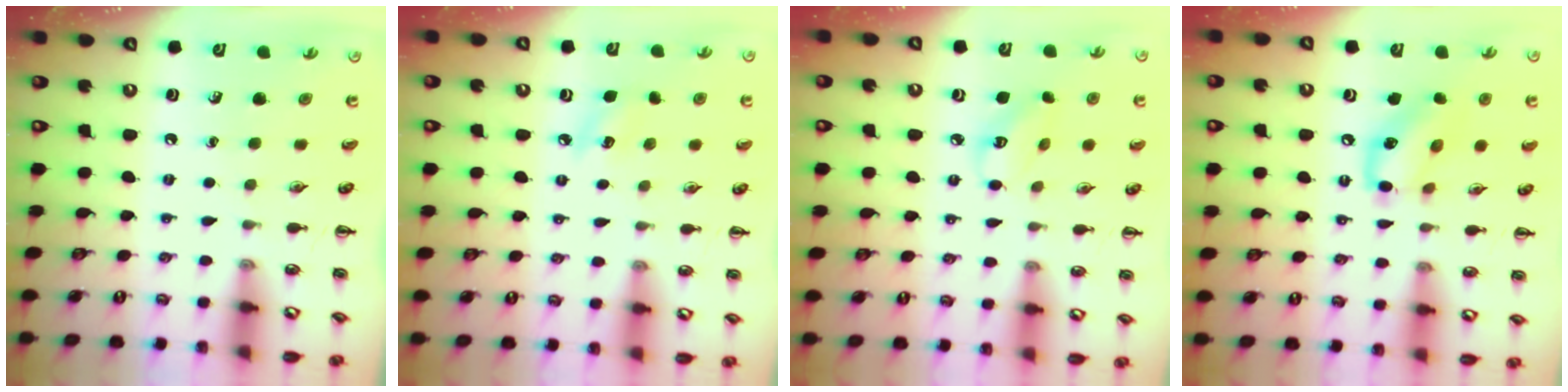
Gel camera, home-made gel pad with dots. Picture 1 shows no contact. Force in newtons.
{"total": 6.6, "press": 6.3, "slide": 1.7}
{"total": 4.2, "press": 4.1, "slide": 0.8}
{"total": 11.9, "press": 11.9, "slide": 0.5}